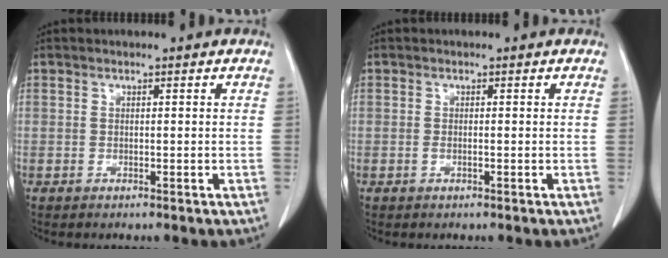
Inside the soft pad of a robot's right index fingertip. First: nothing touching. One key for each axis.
{"total": 0.7, "fx": -0.2, "fy": 0.2, "fz": 0.7, "tx": -0.015, "ty": -0.001, "tz": -0.002}